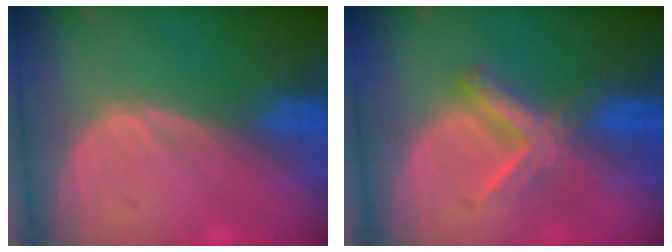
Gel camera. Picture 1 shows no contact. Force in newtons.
{"total": 5.5, "press": 5.4, "slide": 1.0}